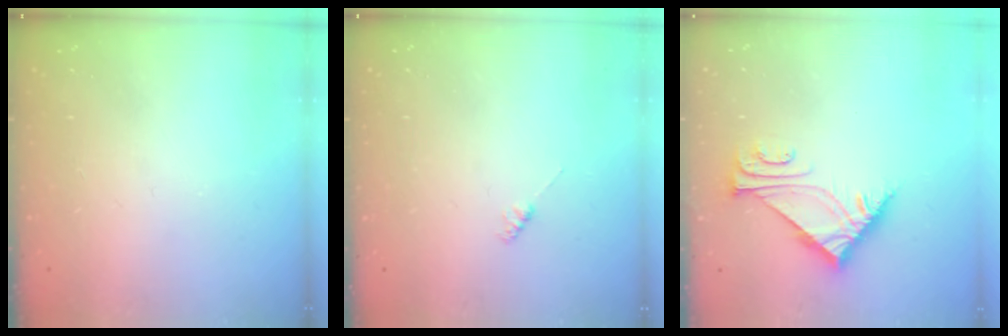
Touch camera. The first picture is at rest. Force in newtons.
{"total": 2.3, "press": 2.3, "slide": 0.3}
{"total": 6.0, "press": 6.0, "slide": 0.2}